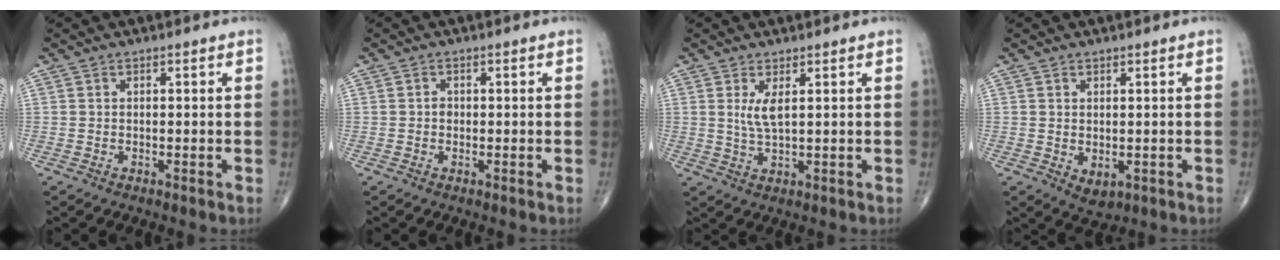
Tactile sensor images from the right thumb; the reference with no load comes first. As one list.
[{"total": 1.0, "force": [-0.1, 0.8, 0.5], "torque": [-0.001, 0.004, -0.004]}, {"total": 3.4, "force": [1.1, 0.8, 3.1], "torque": [-0.067, -0.013, 0.028]}, {"total": 2.9, "force": [-0.3, 2.0, 2.1], "torque": [-0.027, -0.006, 0.007]}]